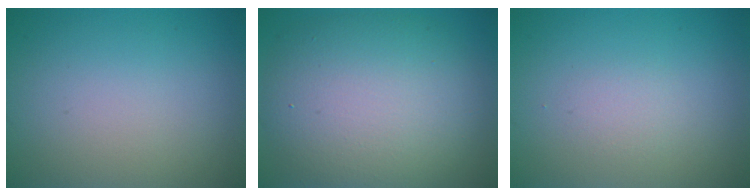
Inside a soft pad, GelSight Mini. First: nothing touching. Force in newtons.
{"total": 10.1, "press": 10.1, "slide": 0.5}
{"total": 1.1, "press": 1.1, "slide": 0.0}